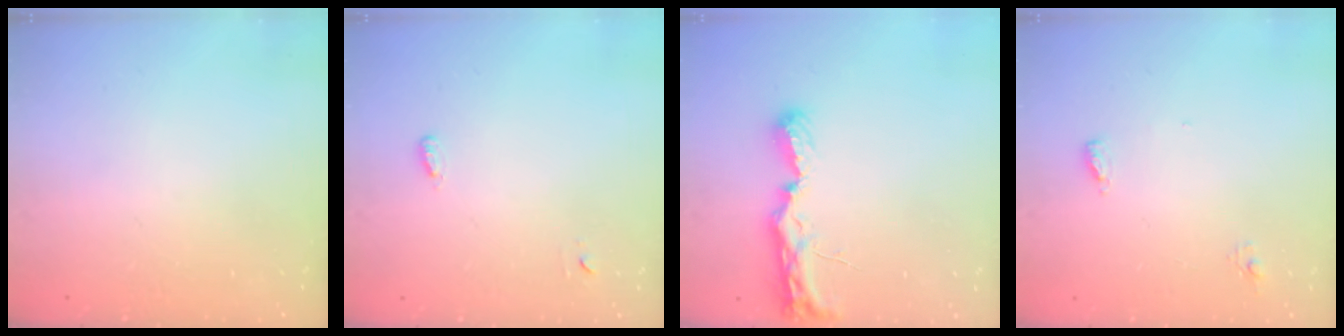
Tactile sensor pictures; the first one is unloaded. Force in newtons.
{"total": 3.7, "press": 3.3, "slide": 1.6}
{"total": 7.7, "press": 7.7, "slide": 0.5}
{"total": 4.7, "press": 4.5, "slide": 1.1}